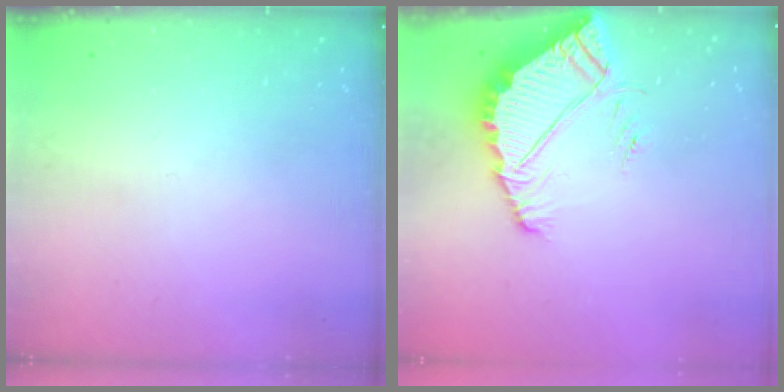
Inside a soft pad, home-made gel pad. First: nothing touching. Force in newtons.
{"total": 5.9, "press": 5.9, "slide": 0.3}